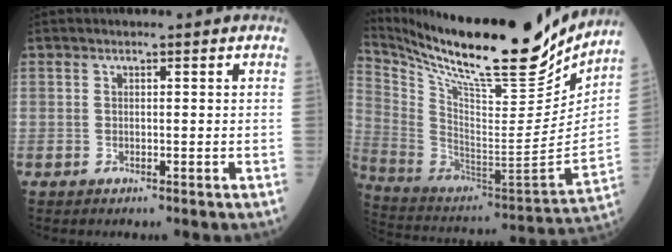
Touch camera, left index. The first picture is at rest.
{"total": 28.5, "force": [23.8, 4.2, 15.2], "torque": [-0.283, -0.048, 0.378]}